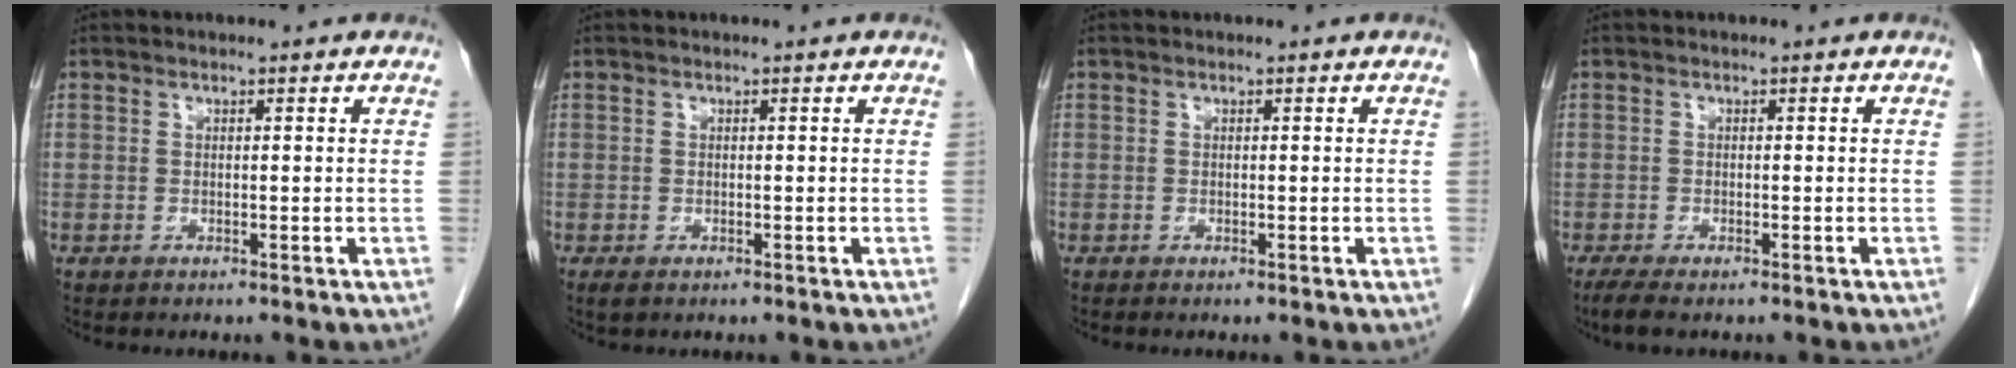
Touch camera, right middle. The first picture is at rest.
{"total": 1.1, "force": [-0.6, 0.5, 0.7], "torque": [-0.010, -0.001, -0.005]}
{"total": 0.0}
{"total": 2.8, "force": [-2.0, 0.6, 1.8], "torque": [-0.036, -0.010, -0.034]}